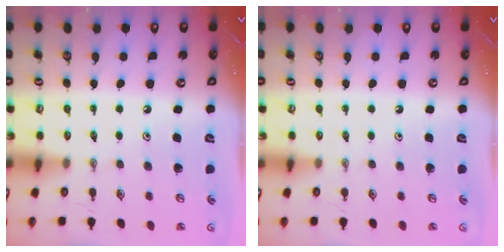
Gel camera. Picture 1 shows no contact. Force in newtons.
{"total": 0.0}